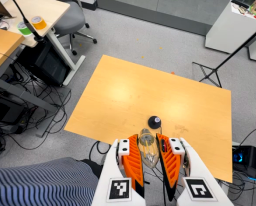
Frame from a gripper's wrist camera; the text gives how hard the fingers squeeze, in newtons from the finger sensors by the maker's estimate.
{"total": 24.3, "left": 26.7, "right": 21.8}